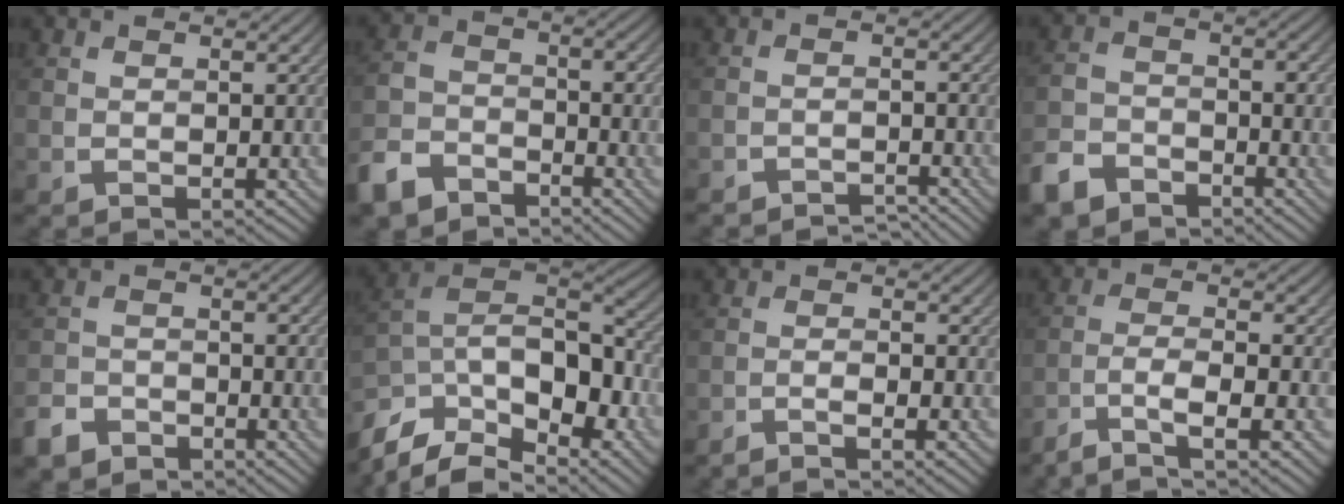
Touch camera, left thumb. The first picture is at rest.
{"total": 7.2, "force": [-5.3, 3.8, 3.0], "torque": [-0.075, -0.007, -0.118]}
{"total": 3.1, "force": [-3.0, 0.3, 0.7], "torque": [-0.009, 0.004, -0.051]}
{"total": 6.1, "force": [-4.7, 3.1, 2.3], "torque": [-0.056, -0.006, -0.103]}
{"total": 3.9, "force": [-3.1, 1.9, 1.3], "torque": [-0.027, -0.004, -0.066]}
{"total": 15.8, "force": [-9.0, 8.4, 9.8], "torque": [-0.229, -0.023, -0.141]}
{"total": 3.6, "force": [-2.5, 0.4, 2.6], "torque": [-0.046, 0.008, -0.056]}
{"total": 6.6, "force": [-4.4, 1.3, 4.7], "torque": [-0.081, 0.002, -0.091]}